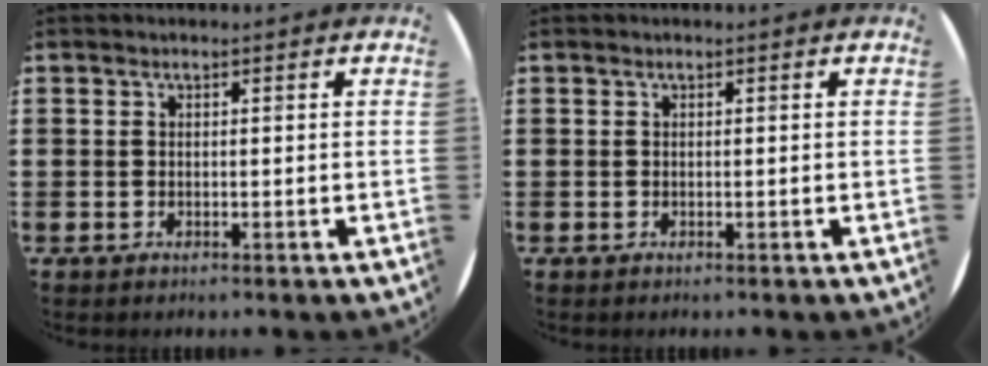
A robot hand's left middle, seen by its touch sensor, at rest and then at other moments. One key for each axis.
{"total": 0.0}